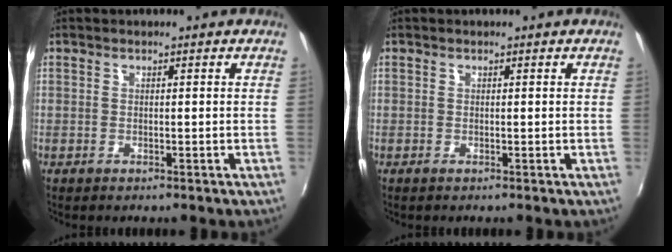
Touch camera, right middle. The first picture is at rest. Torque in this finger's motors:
{"motor_torque": [0.00, 0.00, 0.00, 0.00]}